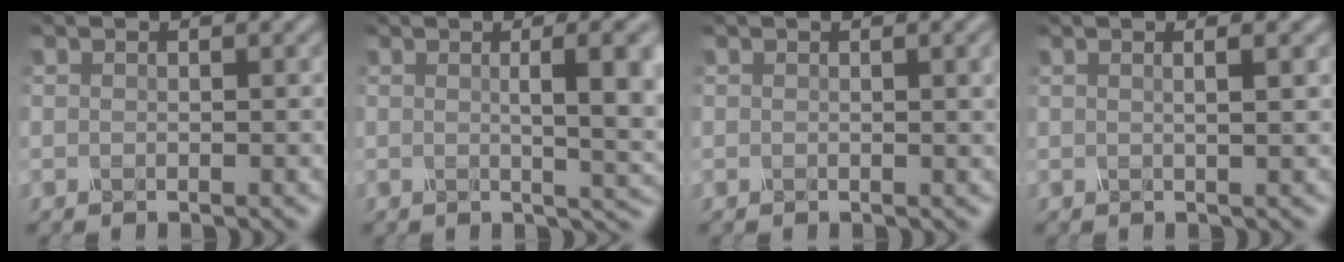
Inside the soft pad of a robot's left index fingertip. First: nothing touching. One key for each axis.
{"total": 7.6, "fx": 1.0, "fy": 2.4, "fz": 7.2, "tx": -0.057, "ty": 0.012, "tz": 0.012}
{"total": 1.9, "fx": 0.5, "fy": 0.6, "fz": 1.8, "tx": -0.011, "ty": 0.008, "tz": 0.007}
{"total": 2.9, "fx": 1.1, "fy": 1.3, "fz": 2.3, "tx": -0.009, "ty": 0.017, "tz": -0.011}